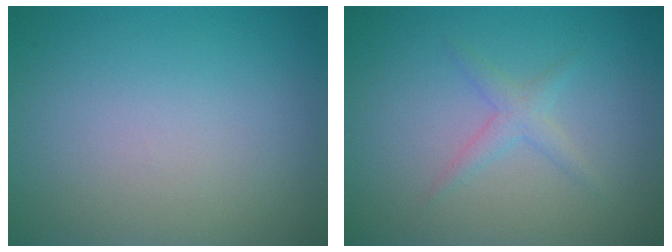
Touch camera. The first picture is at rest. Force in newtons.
{"total": 1.4, "press": 1.4, "slide": 0.1}